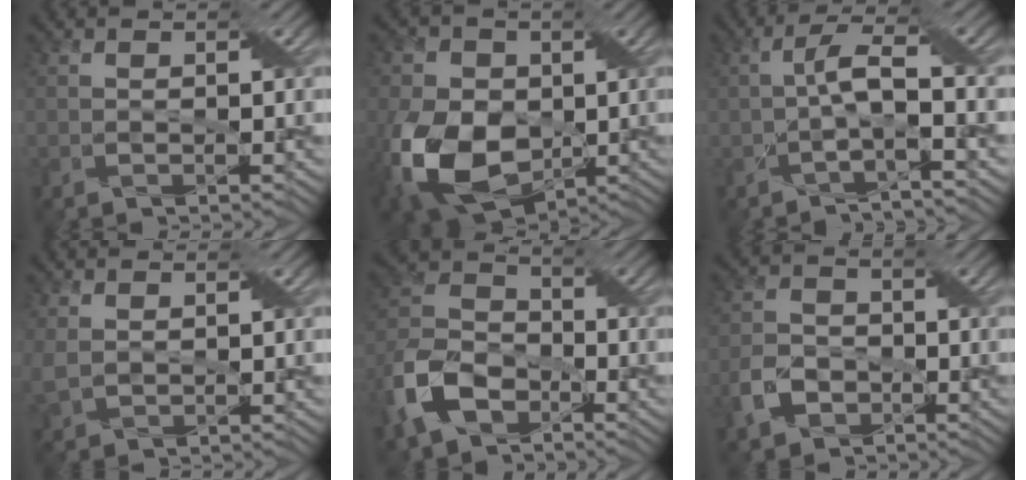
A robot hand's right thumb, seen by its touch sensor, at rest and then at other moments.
{"total": 15.2, "force": [-3.4, 10.9, 10.1], "torque": [-0.240, -0.034, -0.062]}
{"total": 4.4, "force": [-1.4, 0.6, 4.1], "torque": [-0.080, 0.012, -0.033]}
{"total": 2.7, "force": [0.9, 1.8, 1.8], "torque": [-0.056, 0.001, 0.022]}
{"total": 10.3, "force": [-5.6, 6.5, 5.6], "torque": [-0.144, -0.011, -0.133]}
{"total": 4.6, "force": [-2.7, 3.3, 1.7], "torque": [-0.045, -0.005, -0.064]}